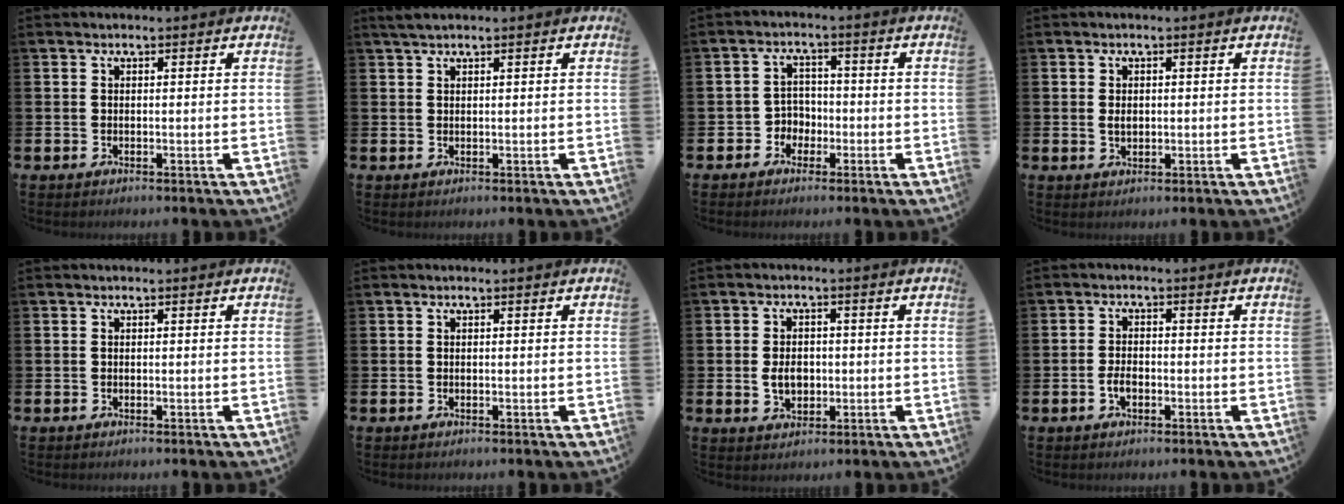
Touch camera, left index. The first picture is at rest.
{"total": 1.6, "force": [1.3, 0.2, 0.9], "torque": [-0.022, 0.005, 0.024]}
{"total": 3.1, "force": [-1.6, 2.7, 0.4], "torque": [-0.021, 0.003, -0.039]}
{"total": 1.5, "force": [0.2, 1.0, 1.1], "torque": [-0.007, 0.001, -0.002]}
{"total": 0.0}
{"total": 0.0}
{"total": 3.4, "force": [-0.2, 2.5, 2.3], "torque": [-0.026, 0.000, -0.011]}
{"total": 2.2, "force": [-0.8, 1.3, 1.7], "torque": [-0.026, 0.000, -0.016]}